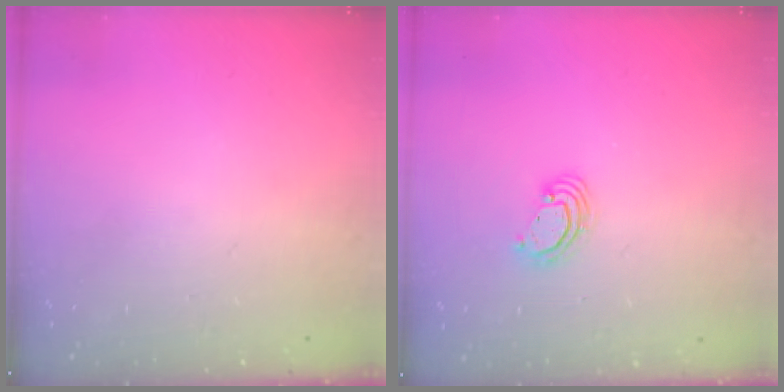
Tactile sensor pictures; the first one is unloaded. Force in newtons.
{"total": 3.8, "press": 3.8, "slide": 0.2}